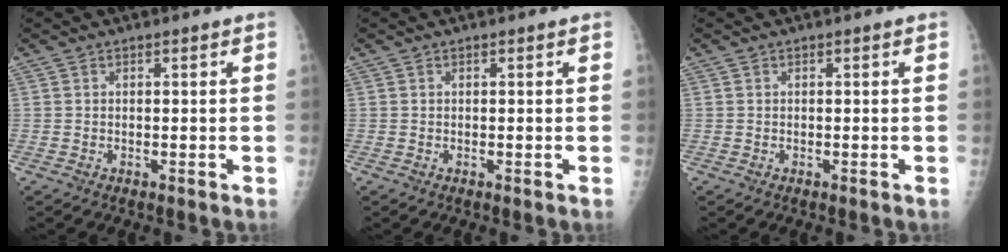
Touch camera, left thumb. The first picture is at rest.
{"total": 0.0}
{"total": 0.0}